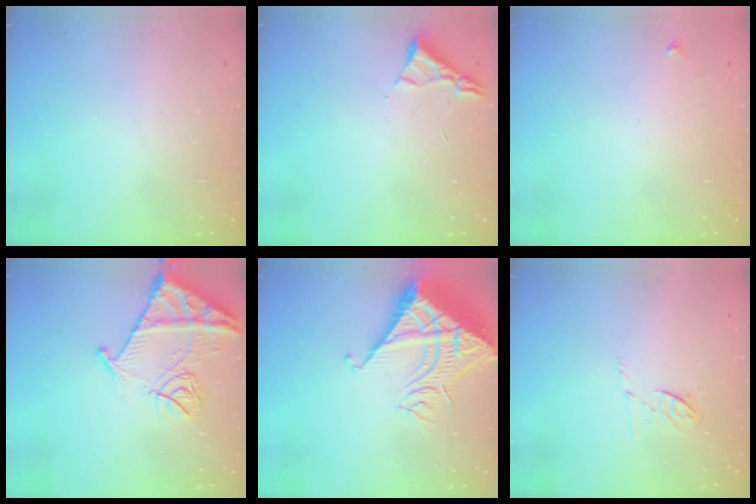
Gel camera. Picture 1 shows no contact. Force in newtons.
{"total": 3.0, "press": 2.9, "slide": 0.4}
{"total": 4.2, "press": 4.1, "slide": 0.7}
{"total": 13.6, "press": 13.6, "slide": 1.5}
{"total": 11.1, "press": 11.1, "slide": 1.0}
{"total": 4.4, "press": 4.2, "slide": 1.5}